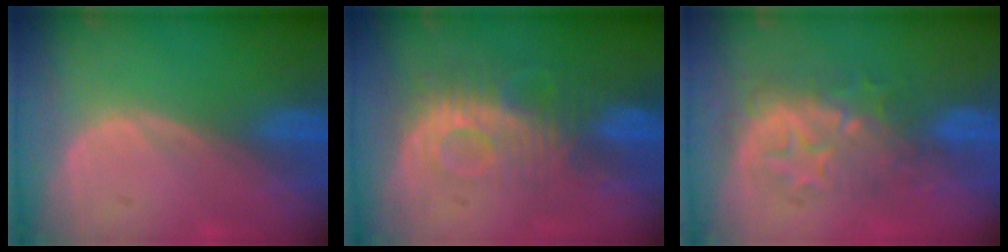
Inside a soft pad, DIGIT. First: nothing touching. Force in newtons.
{"total": 9.2, "press": 8.1, "slide": 4.3}
{"total": 9.1, "press": 7.9, "slide": 4.5}